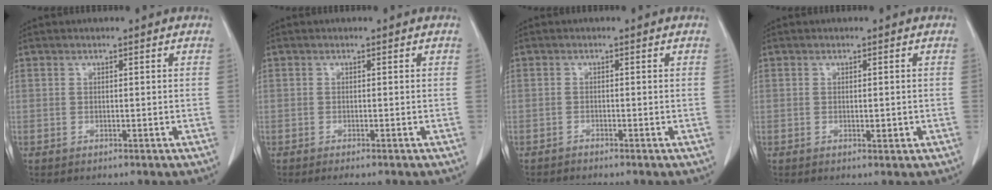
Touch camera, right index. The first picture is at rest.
{"total": 1.6, "force": [-1.3, 0.1, 0.9], "torque": [-0.009, -0.003, -0.017]}
{"total": 0.8, "force": [-0.7, -0.1, -0.1], "torque": [0.002, -0.002, -0.016]}
{"total": 1.3, "force": [-0.3, 0.5, 1.2], "torque": [-0.018, -0.002, -0.002]}